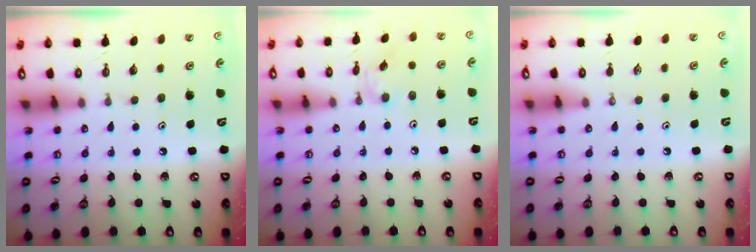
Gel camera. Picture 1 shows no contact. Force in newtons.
{"total": 1.6, "press": 1.5, "slide": 0.3}
{"total": 0.0}